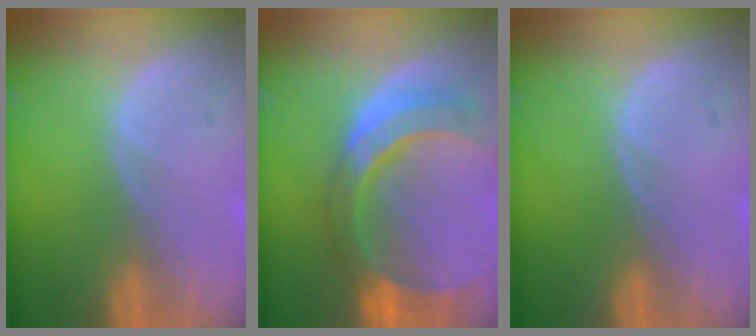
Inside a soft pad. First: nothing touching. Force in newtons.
{"total": 11.3, "press": 9.5, "slide": 6.1}
{"total": 0.0}